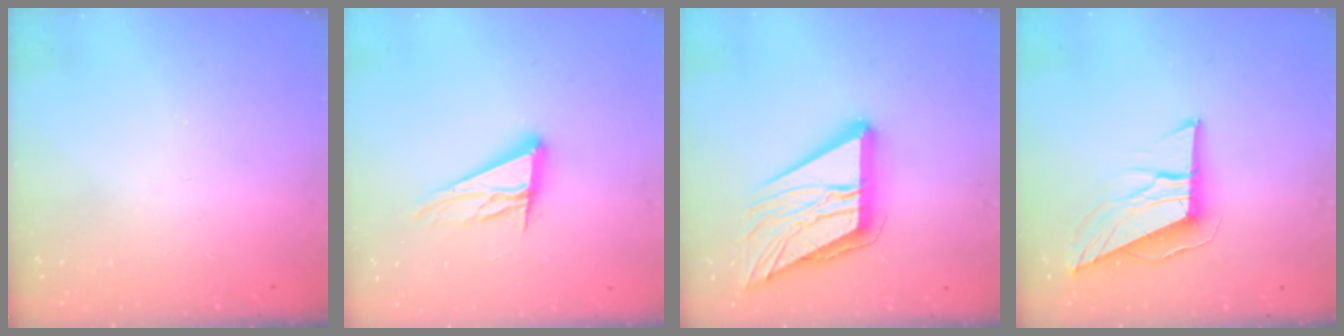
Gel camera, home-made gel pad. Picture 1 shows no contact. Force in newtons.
{"total": 12.4, "press": 12.2, "slide": 2.2}
{"total": 17.6, "press": 17.5, "slide": 2.0}
{"total": 9.4, "press": 9.4, "slide": 0.6}